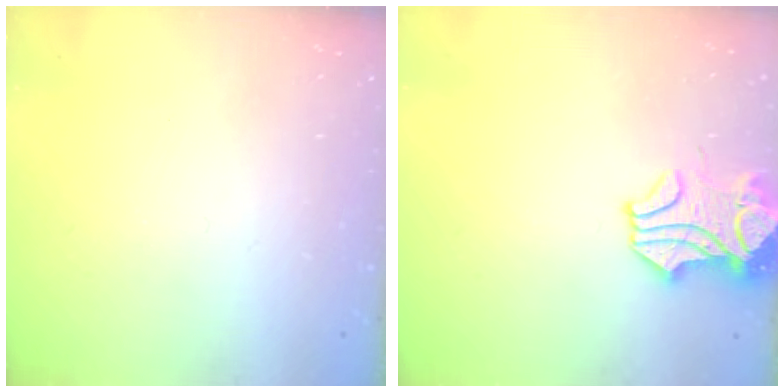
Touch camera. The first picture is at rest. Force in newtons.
{"total": 1.8, "press": 1.2, "slide": 1.4}